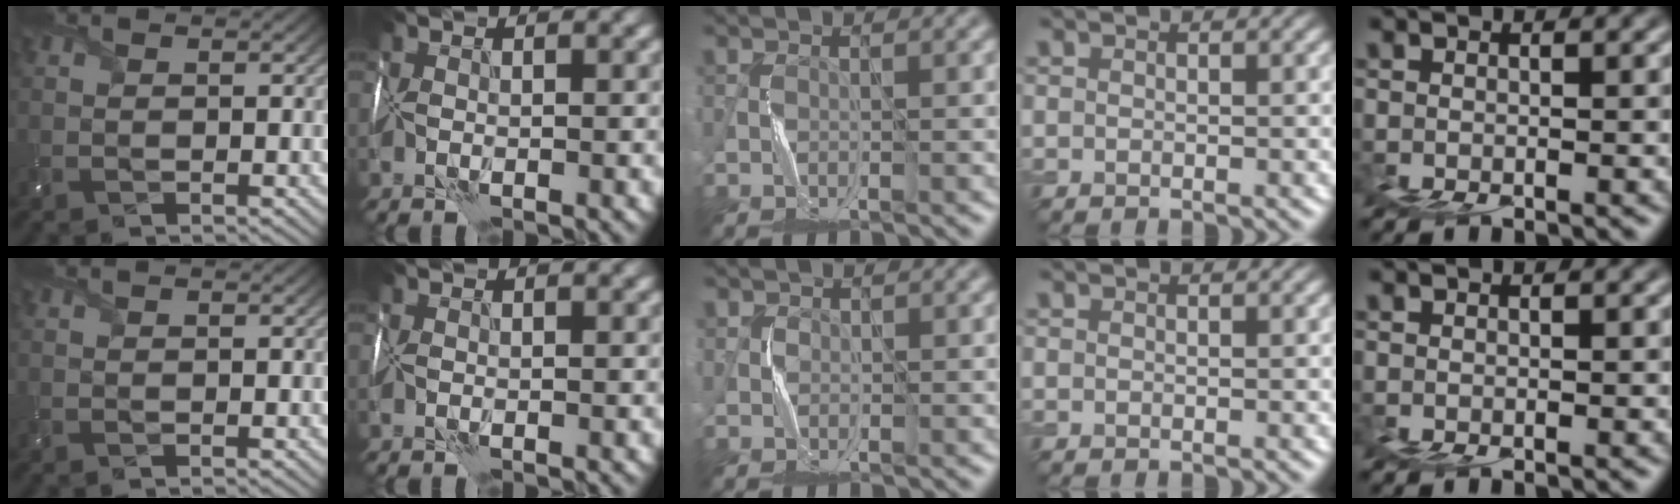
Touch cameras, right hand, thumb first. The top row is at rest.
{"thumb": {"total": 0.6, "force": [0.4, 0.0, 0.4], "torque": [-0.008, 0.002, 0.007]}, "middle": {"total": 1.4, "force": [0.5, -0.5, -1.2], "torque": [0.029, -0.002, 0.012]}}